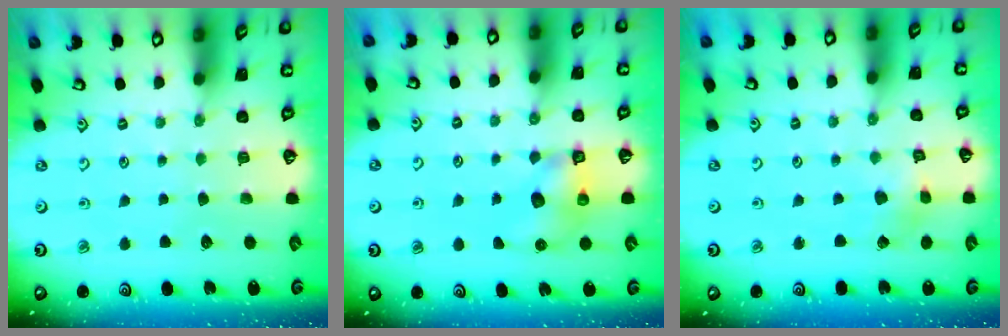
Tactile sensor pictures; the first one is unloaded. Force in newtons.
{"total": 7.9, "press": 7.8, "slide": 0.5}
{"total": 3.0, "press": 3.0, "slide": 0.3}